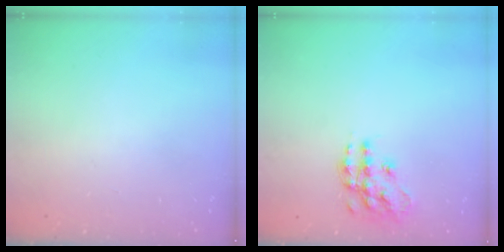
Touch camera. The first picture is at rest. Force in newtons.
{"total": 13.2, "press": 13.1, "slide": 0.9}